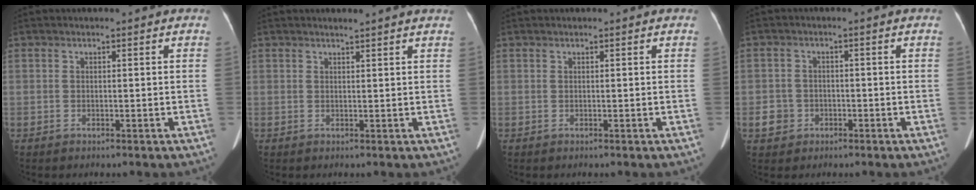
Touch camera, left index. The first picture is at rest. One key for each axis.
{"total": 2.4, "fx": 2.1, "fy": -0.5, "fz": 0.9, "tx": -0.011, "ty": 0.007, "tz": 0.026}
{"total": 0.0}
{"total": 3.2, "fx": -1.2, "fy": 2.9, "fz": 0.6, "tx": -0.014, "ty": 0.008, "tz": -0.017}